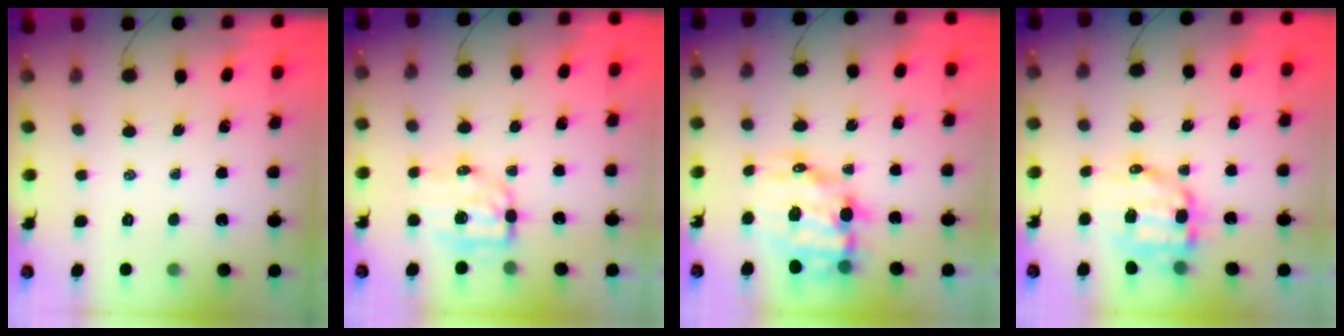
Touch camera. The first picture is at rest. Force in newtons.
{"total": 7.1, "press": 7.1, "slide": 1.0}
{"total": 13.0, "press": 12.7, "slide": 2.8}
{"total": 10.3, "press": 10.1, "slide": 2.0}